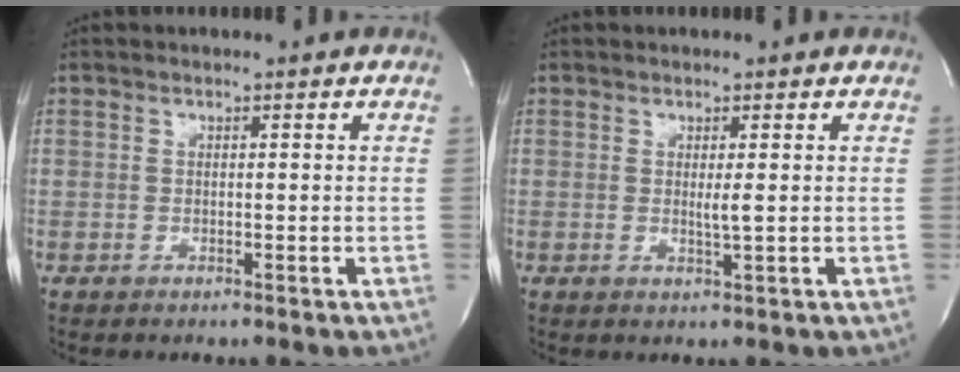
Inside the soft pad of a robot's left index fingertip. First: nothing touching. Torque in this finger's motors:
{"motor_torque": [0.23, -0.18, 0.00, 0.04]}